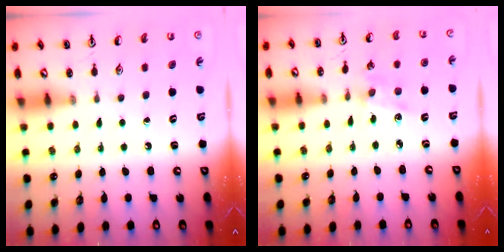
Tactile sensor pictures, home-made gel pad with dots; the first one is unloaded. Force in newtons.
{"total": 1.8, "press": 1.7, "slide": 0.3}